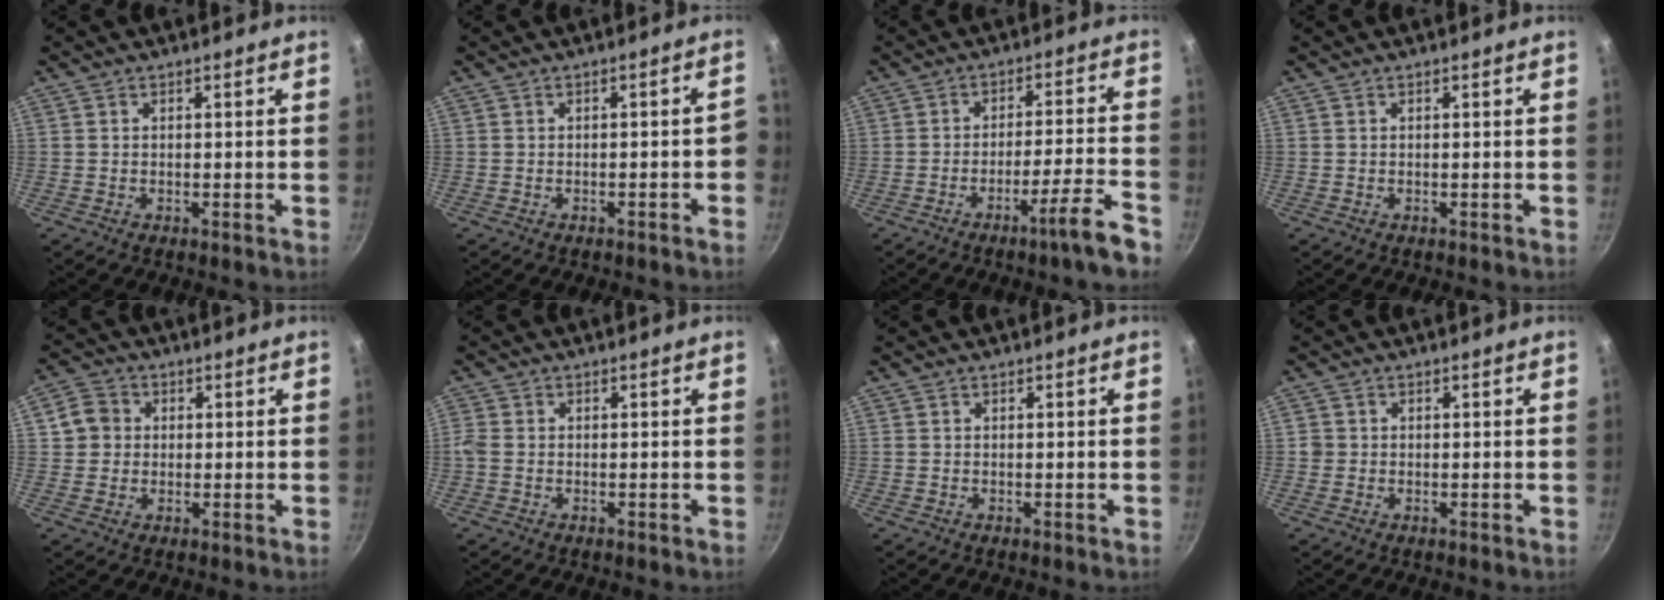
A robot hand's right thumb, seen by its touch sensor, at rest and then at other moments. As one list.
[{"total": 2.9, "force": [-1.0, 1.0, 2.5], "torque": [-0.026, 0.023, -0.008]}, {"total": 8.7, "force": [-5.7, 0.0, 6.5], "torque": [-0.101, 0.042, -0.083]}, {"total": 0.0}, {"total": 5.0, "force": [0.6, 4.6, 1.7], "torque": [-0.003, 0.008, 0.001]}, {"total": 1.9, "force": [-0.6, 1.4, 1.1], "torque": [-0.027, 0.002, -0.015]}, {"total": 0.0}, {"total": 1.3, "force": [-0.2, 1.2, 0.3], "torque": [-0.001, 0.004, -0.004]}]